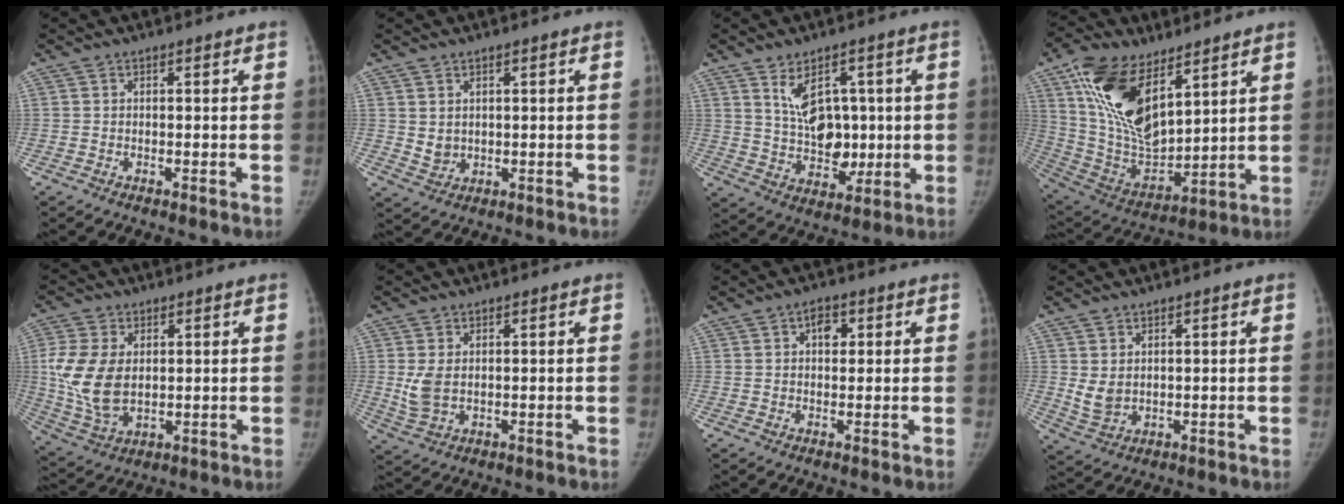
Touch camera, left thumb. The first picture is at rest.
{"total": 2.9, "force": [0.9, 2.3, 1.4], "torque": [-0.016, -0.012, 0.026]}
{"total": 11.1, "force": [2.9, 7.8, 7.3], "torque": [-0.078, -0.015, 0.067]}
{"total": 20.6, "force": [10.3, 10.2, 14.6], "torque": [-0.254, -0.047, 0.205]}
{"total": 12.5, "force": [1.6, 8.1, 9.3], "torque": [-0.183, -0.010, 0.041]}
{"total": 4.8, "force": [0.6, 3.2, 3.5], "torque": [-0.076, -0.006, 0.021]}
{"total": 3.5, "force": [1.2, 2.2, 2.4], "torque": [-0.022, 0.000, 0.015]}
{"total": 4.2, "force": [1.1, 3.0, 2.7], "torque": [-0.045, -0.013, 0.035]}